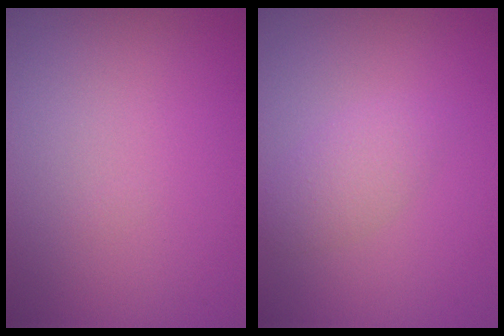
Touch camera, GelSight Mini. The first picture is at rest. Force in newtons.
{"total": 1.8, "press": 1.8, "slide": 0.1}